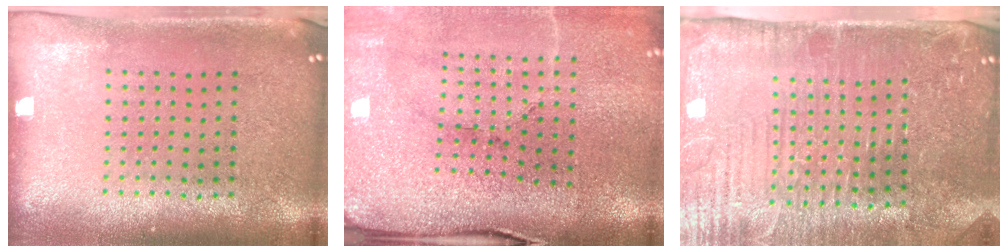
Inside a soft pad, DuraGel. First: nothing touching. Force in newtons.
{"total": 3.5, "press": 3.3, "slide": 1.1}
{"total": 4.8, "press": 4.4, "slide": 2.0}